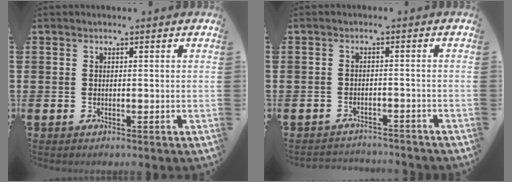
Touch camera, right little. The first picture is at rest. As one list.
[{"total": 1.7, "force": [-1.6, -0.1, -0.5], "torque": [0.004, 0.000, -0.036]}]